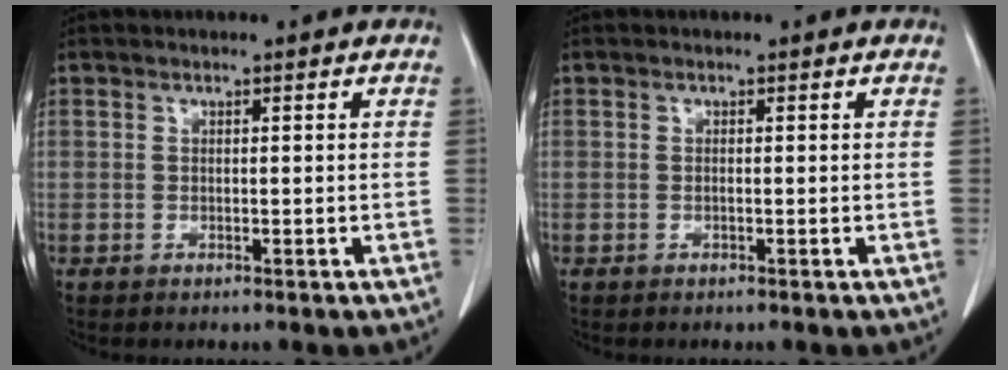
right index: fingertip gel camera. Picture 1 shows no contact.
{"total": 0.0}